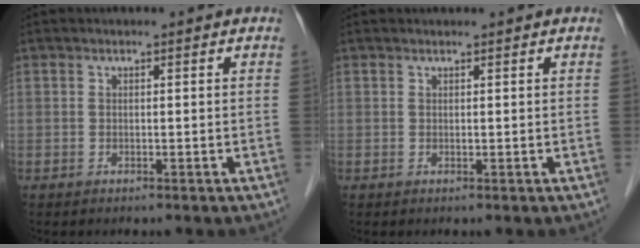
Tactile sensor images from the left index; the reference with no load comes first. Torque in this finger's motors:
{"motor_torque": [0.21, 0.05, -0.06, 0.01]}